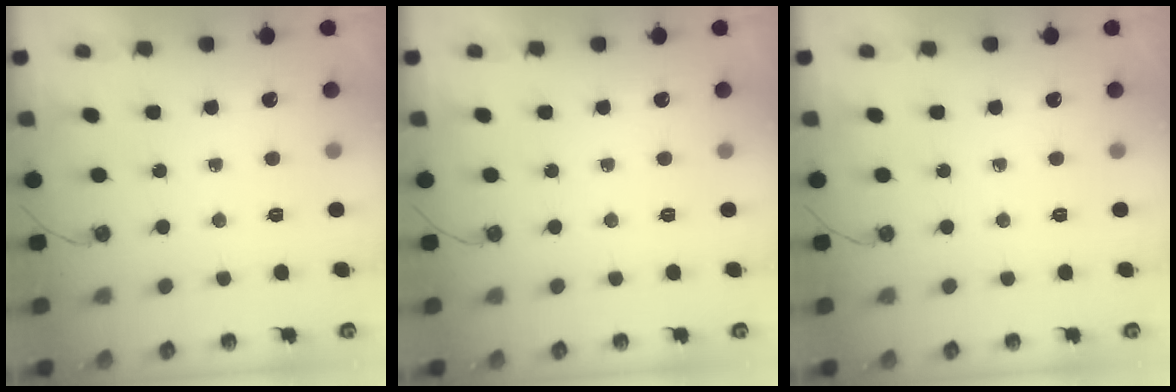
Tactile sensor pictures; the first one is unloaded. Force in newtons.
{"total": 0.0}
{"total": 0.0}